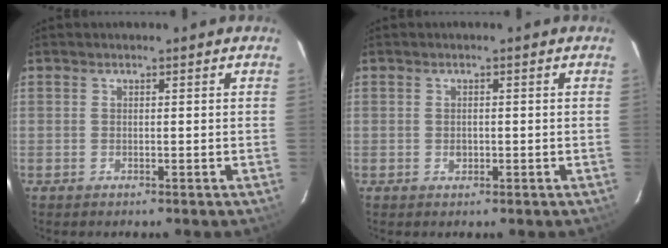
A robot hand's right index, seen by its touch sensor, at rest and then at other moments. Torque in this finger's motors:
{"motor_torque": [0.16, 0.11, 0.18, 0.02]}